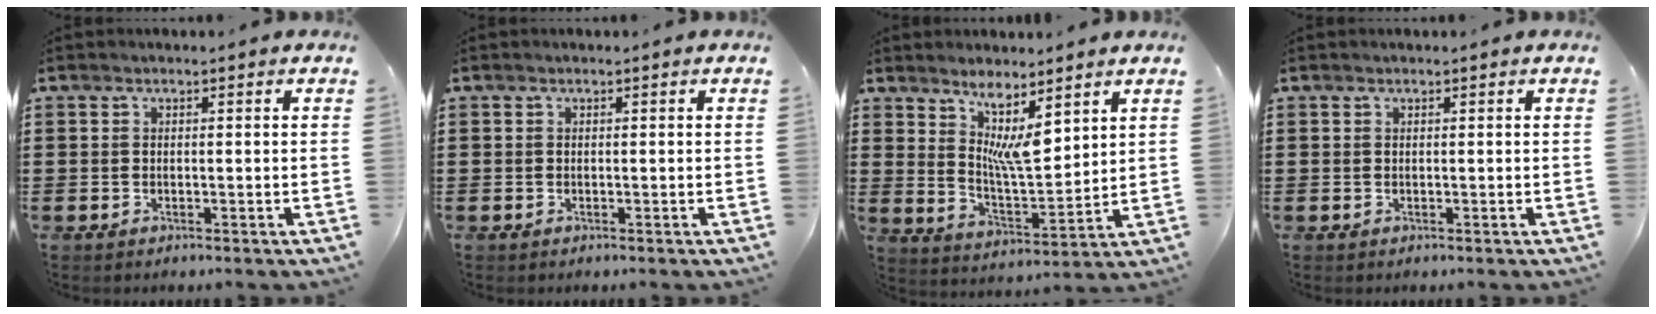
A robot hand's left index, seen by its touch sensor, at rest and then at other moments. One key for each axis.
{"total": 0.0}
{"total": 6.8, "fx": 4.3, "fy": 1.7, "fz": 5.0, "tx": -0.110, "ty": -0.017, "tz": 0.075}
{"total": 0.0}